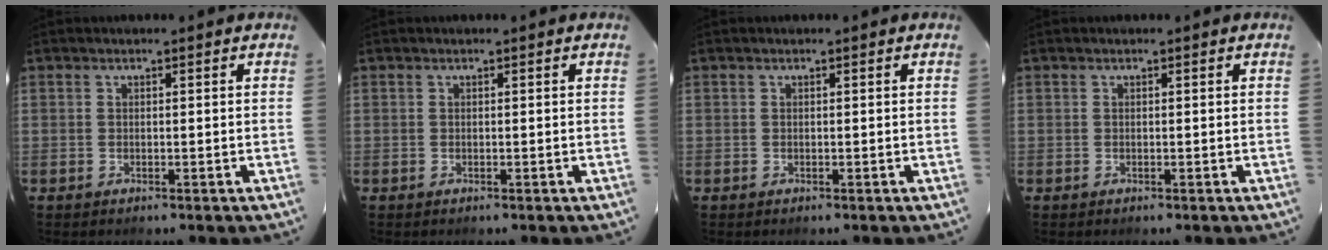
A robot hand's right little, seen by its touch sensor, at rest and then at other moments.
{"total": 0.0}
{"total": 0.0}
{"total": 0.0}